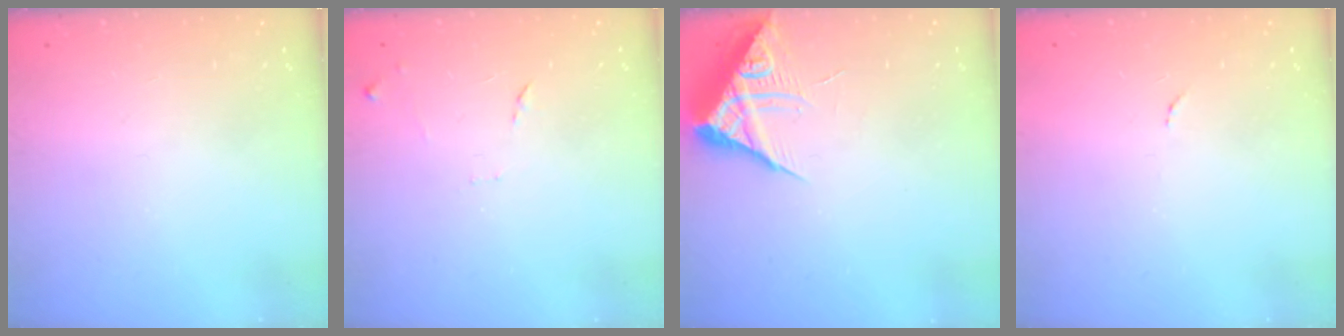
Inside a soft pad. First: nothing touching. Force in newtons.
{"total": 7.5, "press": 7.5, "slide": 0.6}
{"total": 8.2, "press": 8.2, "slide": 0.7}
{"total": 3.3, "press": 3.3, "slide": 0.2}